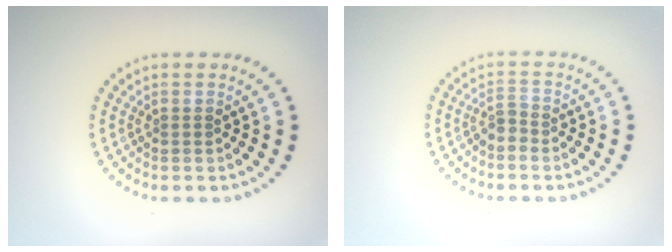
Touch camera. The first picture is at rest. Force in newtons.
{"total": 1.5, "press": 0.9, "slide": 1.1}